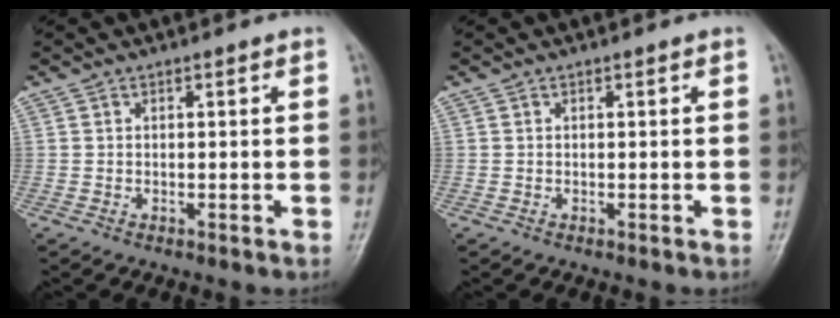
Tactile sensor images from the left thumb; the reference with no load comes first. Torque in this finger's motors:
{"motor_torque": [0.01, 0.00, -0.02, -0.02, 0.00]}